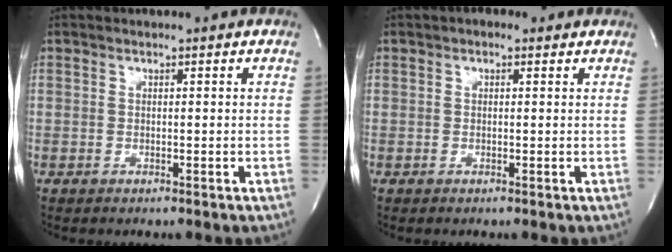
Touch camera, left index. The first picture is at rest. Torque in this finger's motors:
{"motor_torque": [0.42, -0.60, 0.10, 0.00]}